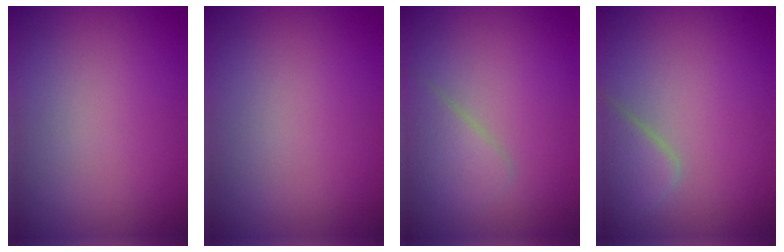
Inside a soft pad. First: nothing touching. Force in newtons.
{"total": 0.0}
{"total": 2.6, "press": 2.6, "slide": 0.1}
{"total": 2.8, "press": 2.8, "slide": 0.3}